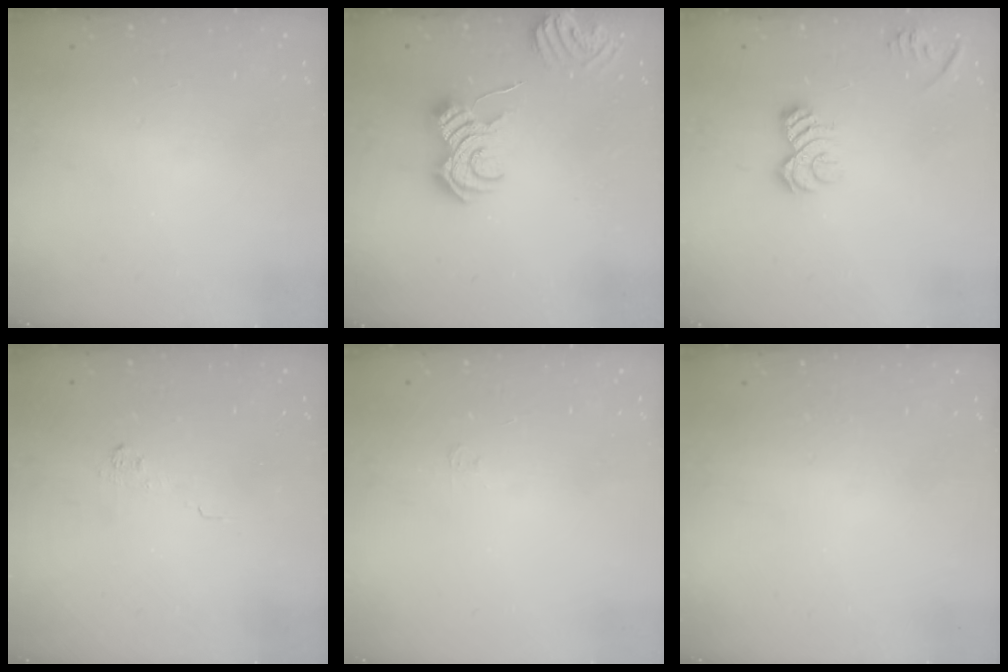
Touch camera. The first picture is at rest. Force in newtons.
{"total": 9.6, "press": 9.5, "slide": 0.6}
{"total": 11.6, "press": 11.5, "slide": 1.3}
{"total": 3.7, "press": 3.6, "slide": 1.1}
{"total": 2.8, "press": 2.8, "slide": 0.4}
{"total": 0.0}